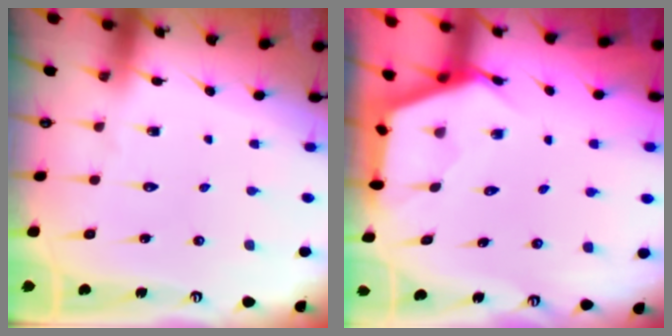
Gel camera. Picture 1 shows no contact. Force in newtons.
{"total": 2.6, "press": 2.6, "slide": 0.3}